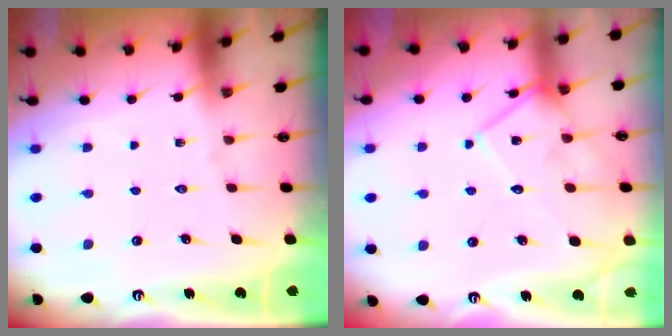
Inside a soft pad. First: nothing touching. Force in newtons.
{"total": 14.2, "press": 14.2, "slide": 1.1}